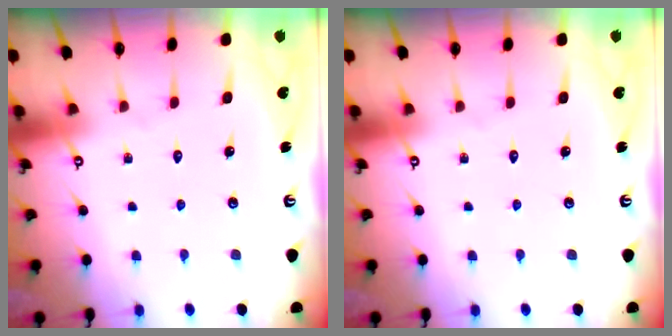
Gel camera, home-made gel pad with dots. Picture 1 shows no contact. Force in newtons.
{"total": 0.0}